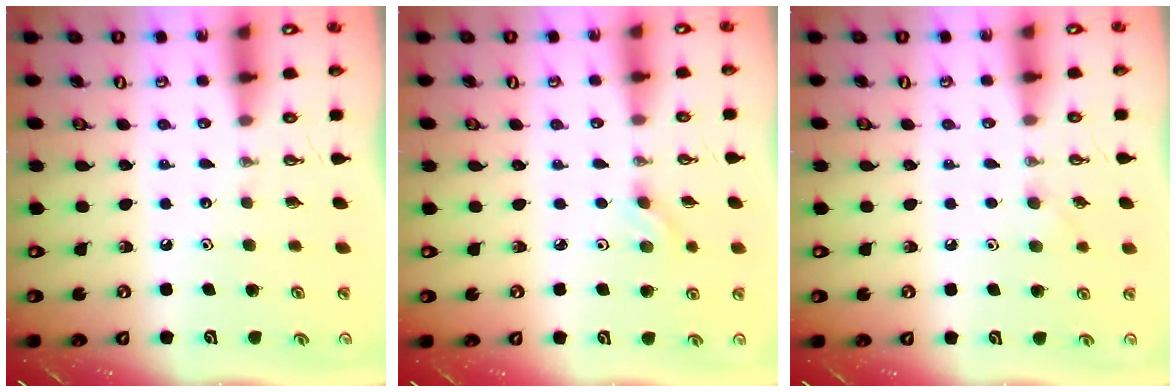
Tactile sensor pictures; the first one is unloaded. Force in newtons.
{"total": 3.0, "press": 2.6, "slide": 1.5}
{"total": 5.4, "press": 5.2, "slide": 1.3}